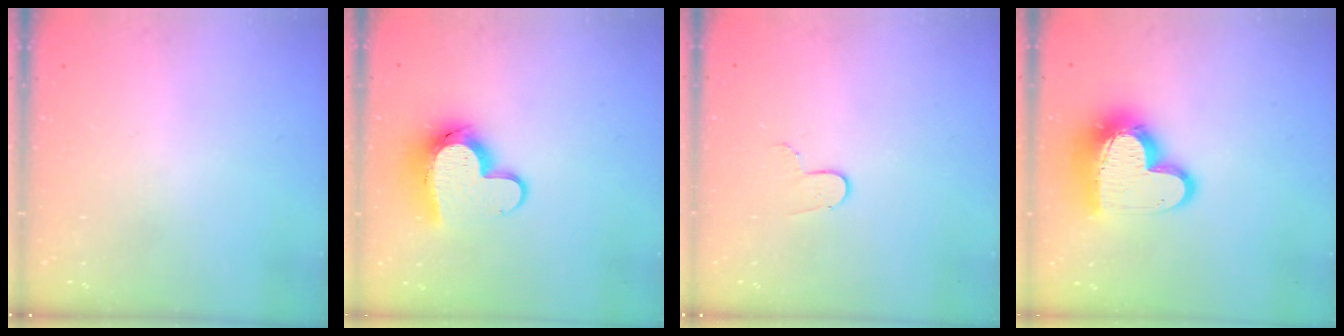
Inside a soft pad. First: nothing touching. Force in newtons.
{"total": 12.5, "press": 12.5, "slide": 1.0}
{"total": 3.4, "press": 3.4, "slide": 0.3}
{"total": 17.4, "press": 17.4, "slide": 1.3}